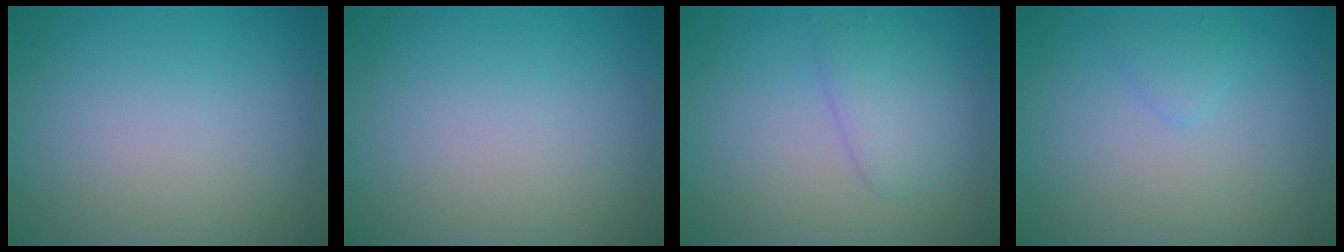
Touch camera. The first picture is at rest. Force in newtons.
{"total": 0.0}
{"total": 2.4, "press": 2.4, "slide": 0.1}
{"total": 0.9, "press": 0.9, "slide": 0.0}